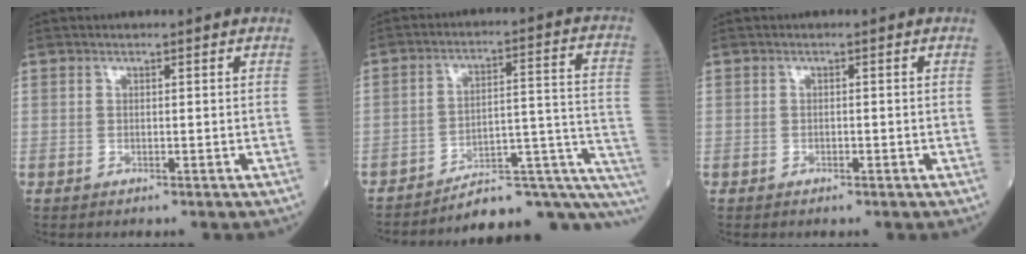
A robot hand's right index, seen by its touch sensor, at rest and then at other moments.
{"total": 16.8, "force": [-14.0, 3.1, 8.7], "torque": [-0.047, 0.065, -0.186]}
{"total": 0.7, "force": [-0.4, 0.3, 0.4], "torque": [-0.006, 0.002, -0.006]}